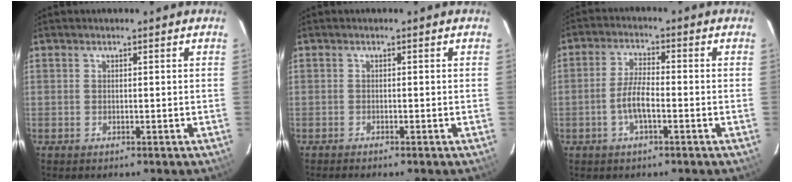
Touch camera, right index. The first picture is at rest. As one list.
[{"total": 1.0, "force": [-0.9, -0.1, 0.4], "torque": [-0.009, -0.003, -0.014]}, {"total": 5.1, "force": [-1.9, 1.3, 4.5], "torque": [-0.095, 0.006, -0.036]}]